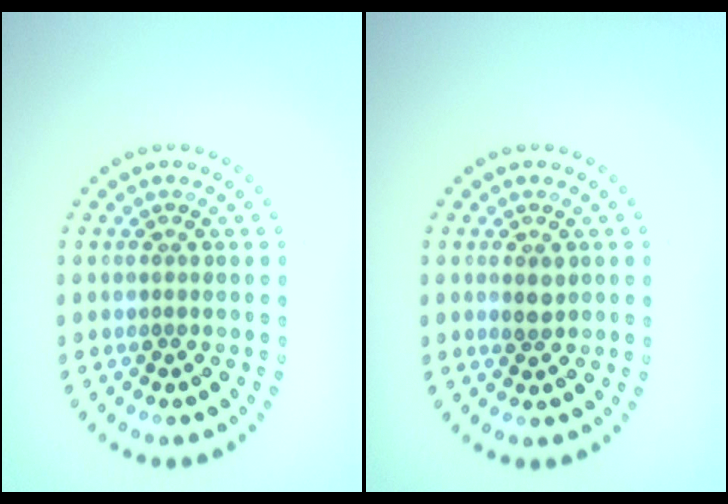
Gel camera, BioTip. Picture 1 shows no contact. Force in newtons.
{"total": 1.2, "press": 1.1, "slide": 0.5}